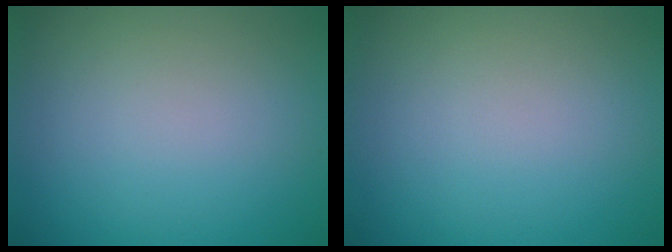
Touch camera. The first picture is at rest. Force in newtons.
{"total": 0.0}